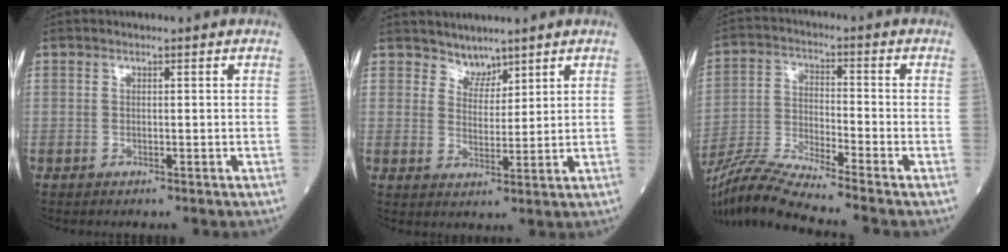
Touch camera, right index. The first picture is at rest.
{"total": 3.0, "force": [2.8, 1.2, 0.0], "torque": [0.005, 0.000, 0.049]}
{"total": 11.2, "force": [-10.2, -2.2, 4.1], "torque": [-0.081, -0.017, -0.194]}